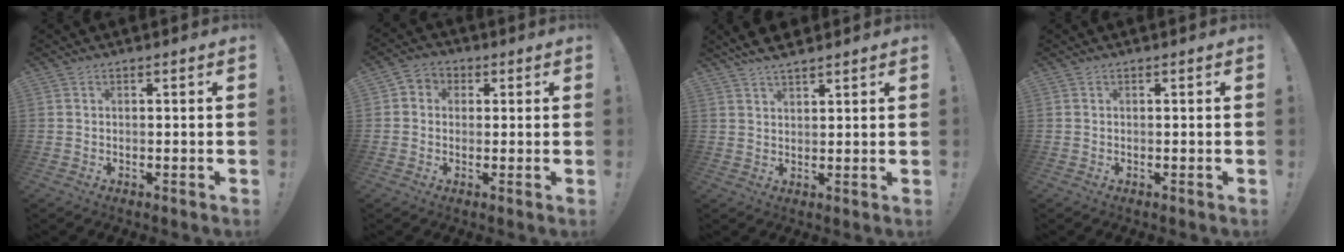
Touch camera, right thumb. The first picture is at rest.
{"total": 4.2, "force": [-0.4, 3.9, 1.5], "torque": [-0.028, 0.012, -0.004]}
{"total": 4.7, "force": [4.2, 1.3, 1.8], "torque": [-0.033, -0.020, 0.079]}
{"total": 0.0}